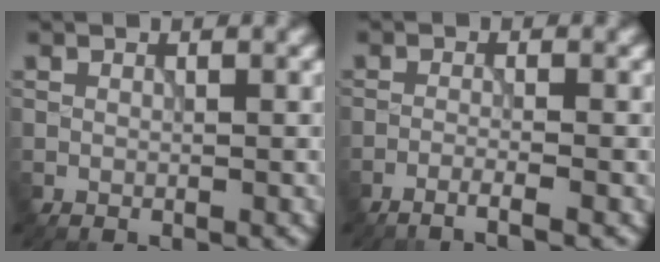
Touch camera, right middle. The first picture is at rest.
{"total": 2.1, "force": [-1.4, 0.3, 1.6], "torque": [-0.013, 0.002, -0.041]}